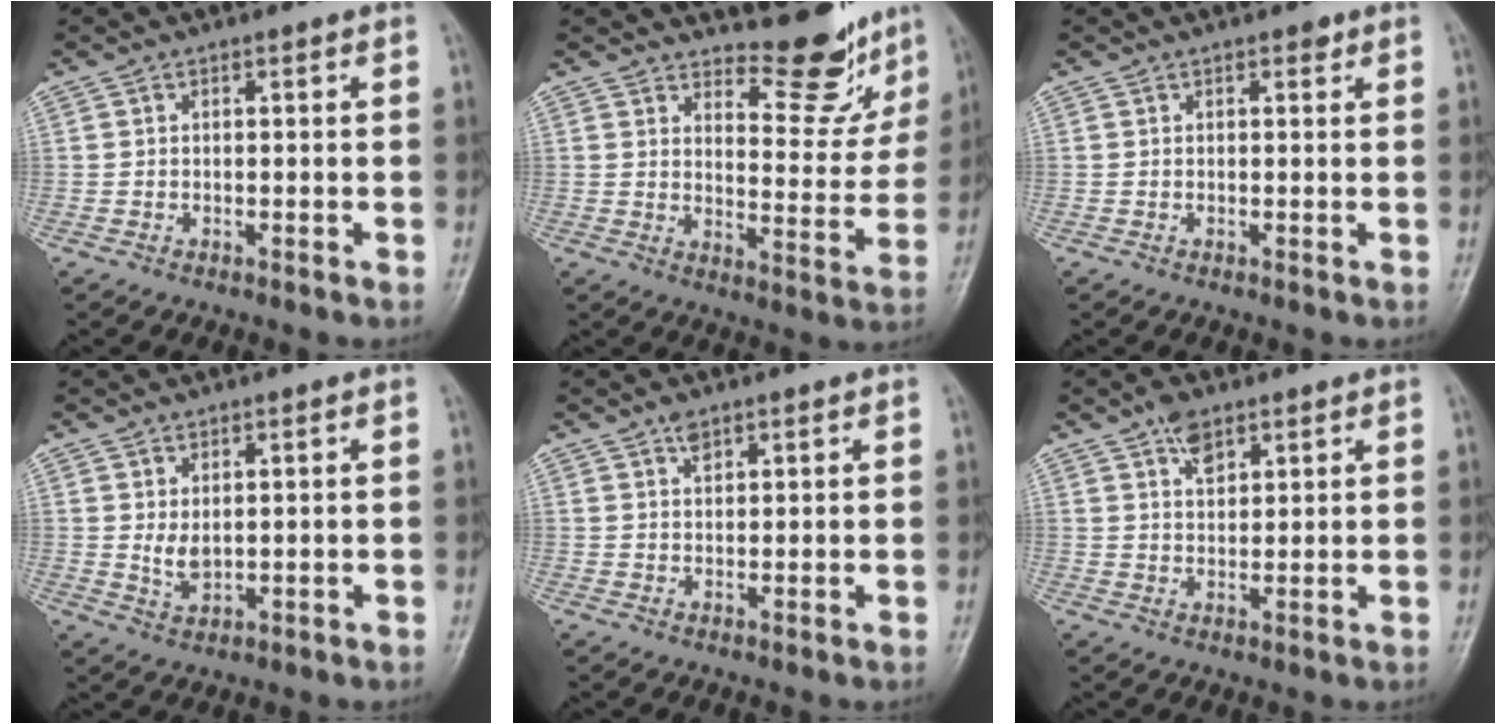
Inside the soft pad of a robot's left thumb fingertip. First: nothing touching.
{"total": 11.4, "force": [10.2, 3.8, 3.5], "torque": [-0.016, -0.094, 0.136]}
{"total": 0.9, "force": [0.6, 0.5, 0.5], "torque": [0.001, -0.002, 0.004]}
{"total": 3.7, "force": [0.8, 2.2, 2.8], "torque": [-0.043, -0.012, 0.020]}
{"total": 2.2, "force": [1.5, 1.1, 1.1], "torque": [-0.011, -0.004, 0.024]}
{"total": 4.7, "force": [2.9, 2.6, 2.6], "torque": [-0.029, -0.012, 0.050]}